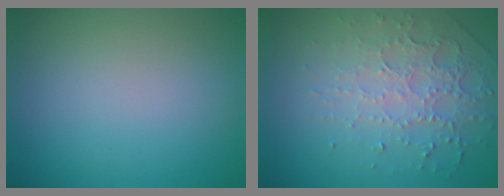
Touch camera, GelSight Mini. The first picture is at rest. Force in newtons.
{"total": 4.5, "press": 3.1, "slide": 3.2}